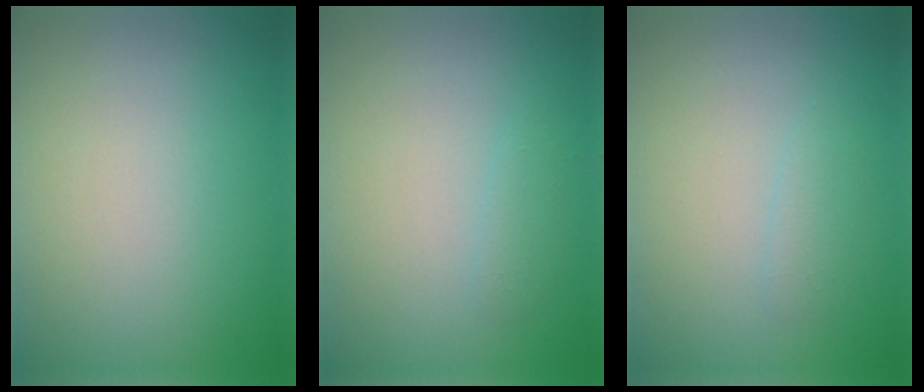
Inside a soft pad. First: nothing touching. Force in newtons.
{"total": 0.9, "press": 0.9, "slide": 0.0}
{"total": 1.0, "press": 1.0, "slide": 0.0}